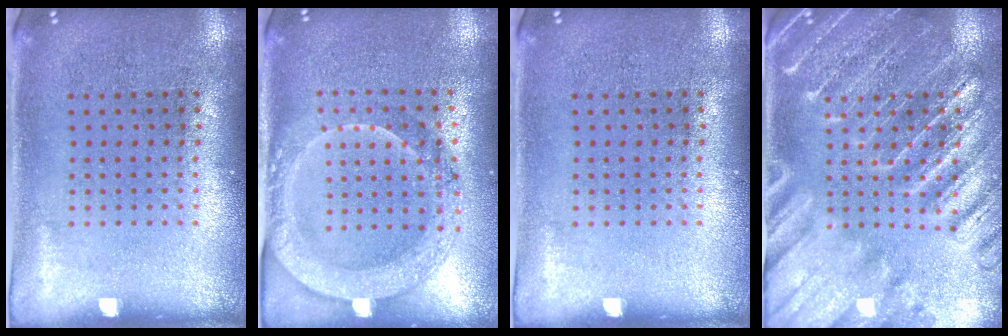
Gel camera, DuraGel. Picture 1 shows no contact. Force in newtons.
{"total": 2.0, "press": 1.9, "slide": 0.6}
{"total": 0.0}
{"total": 3.8, "press": 3.7, "slide": 1.1}